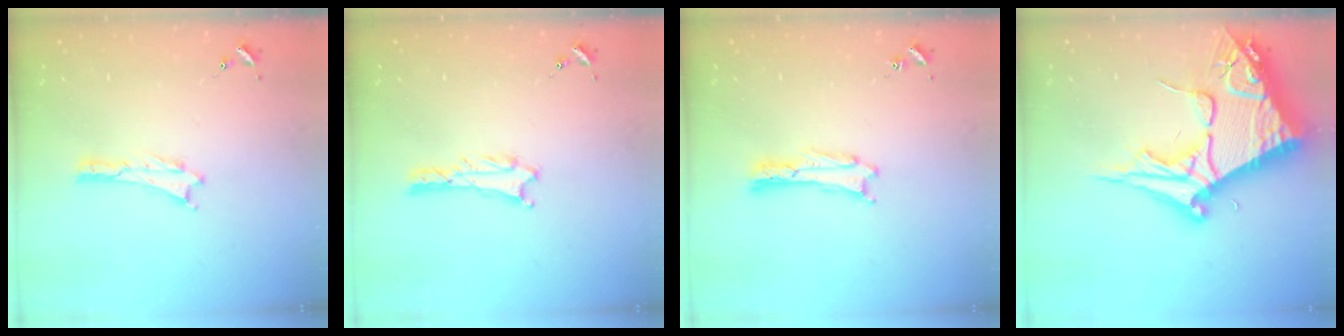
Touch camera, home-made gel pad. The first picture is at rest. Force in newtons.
{"total": 1.0, "press": 1.0, "slide": 0.1}
{"total": 0.0}
{"total": 15.2, "press": 15.1, "slide": 1.8}